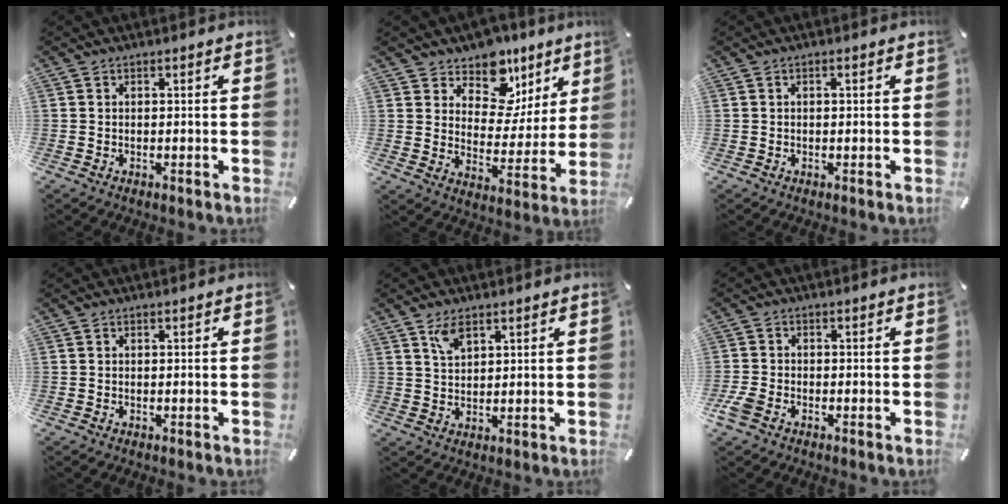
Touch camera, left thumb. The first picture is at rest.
{"total": 12.0, "force": [8.4, 7.8, 3.7], "torque": [-0.058, -0.070, 0.153]}
{"total": 0.6, "force": [0.1, 0.4, 0.5], "torque": [-0.009, 0.002, 0.001]}
{"total": 0.0}
{"total": 4.3, "force": [2.8, 2.2, 2.4], "torque": [-0.046, -0.004, 0.052]}
{"total": 3.5, "force": [-2.0, 2.3, 1.8], "torque": [-0.047, 0.004, -0.040]}